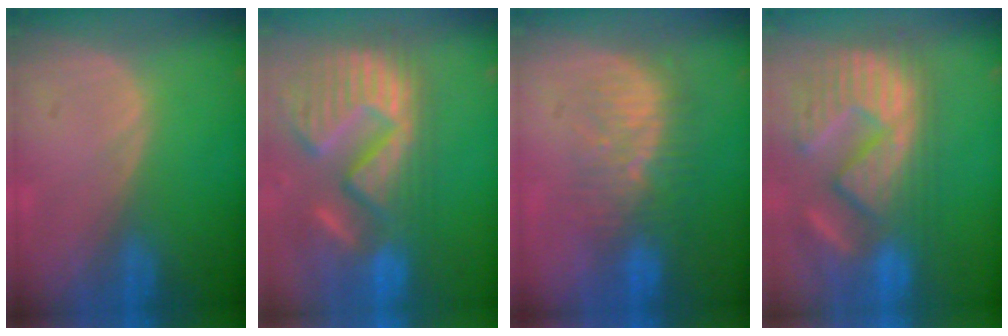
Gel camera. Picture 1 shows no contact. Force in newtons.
{"total": 15.1, "press": 12.6, "slide": 8.3}
{"total": 8.4, "press": 7.8, "slide": 3.0}
{"total": 14.0, "press": 12.2, "slide": 6.7}